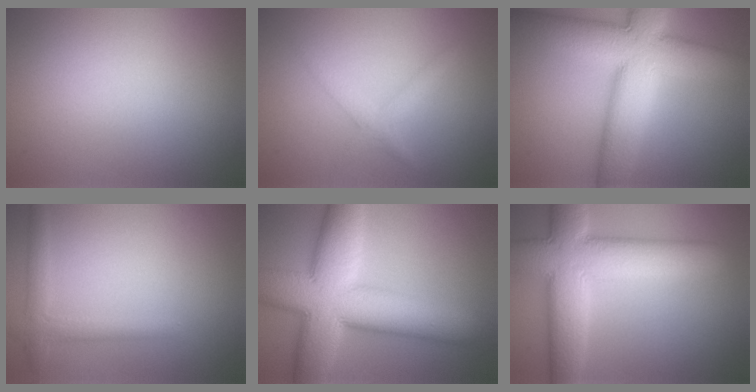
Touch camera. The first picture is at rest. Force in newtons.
{"total": 1.7, "press": 1.7, "slide": 0.1}
{"total": 12.0, "press": 12.0, "slide": 1.0}
{"total": 2.3, "press": 2.3, "slide": 0.2}
{"total": 13.0, "press": 12.9, "slide": 0.6}
{"total": 10.9, "press": 10.9, "slide": 0.7}